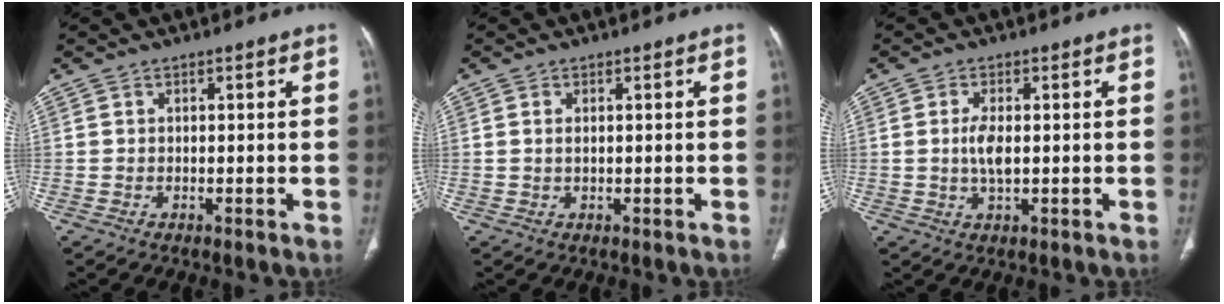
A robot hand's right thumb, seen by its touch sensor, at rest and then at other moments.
{"total": 1.2, "force": [0.3, 0.6, 1.0], "torque": [-0.024, 0.001, 0.008]}
{"total": 3.9, "force": [0.1, 1.5, 3.6], "torque": [-0.078, -0.004, 0.004]}